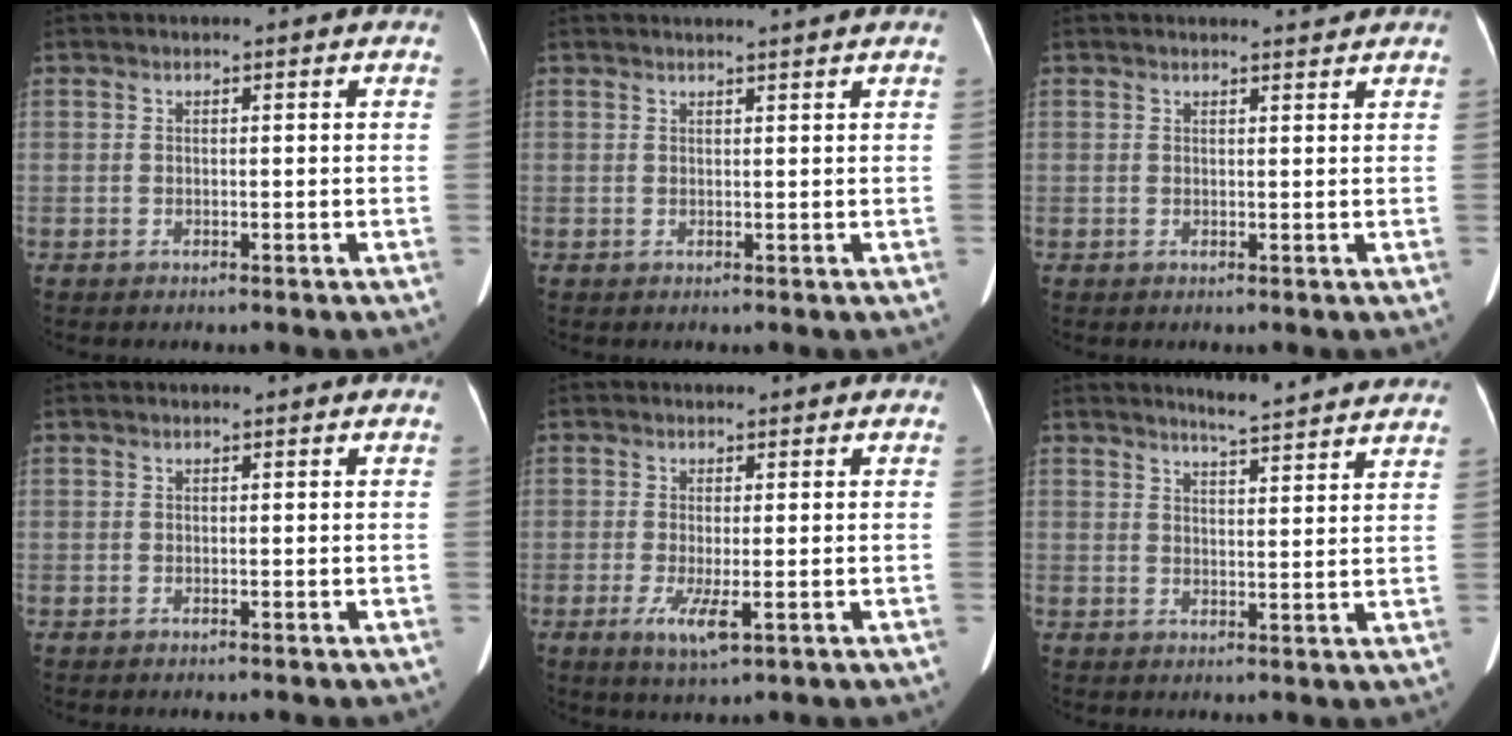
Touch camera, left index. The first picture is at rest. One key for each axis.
{"total": 2.9, "fx": 2.6, "fy": -0.7, "fz": 1.1, "tx": -0.014, "ty": 0.005, "tz": 0.034}
{"total": 1.4, "fx": 1.4, "fy": -0.2, "fz": 0.1, "tx": -0.006, "ty": -0.007, "tz": 0.021}
{"total": 0.0}
{"total": 4.1, "fx": -0.9, "fy": 0.9, "fz": 3.9, "tx": -0.072, "ty": -0.009, "tz": -0.011}
{"total": 10.5, "fx": 10.0, "fy": 0.6, "fz": 3.1, "tx": -0.042, "ty": 0.001, "tz": 0.112}